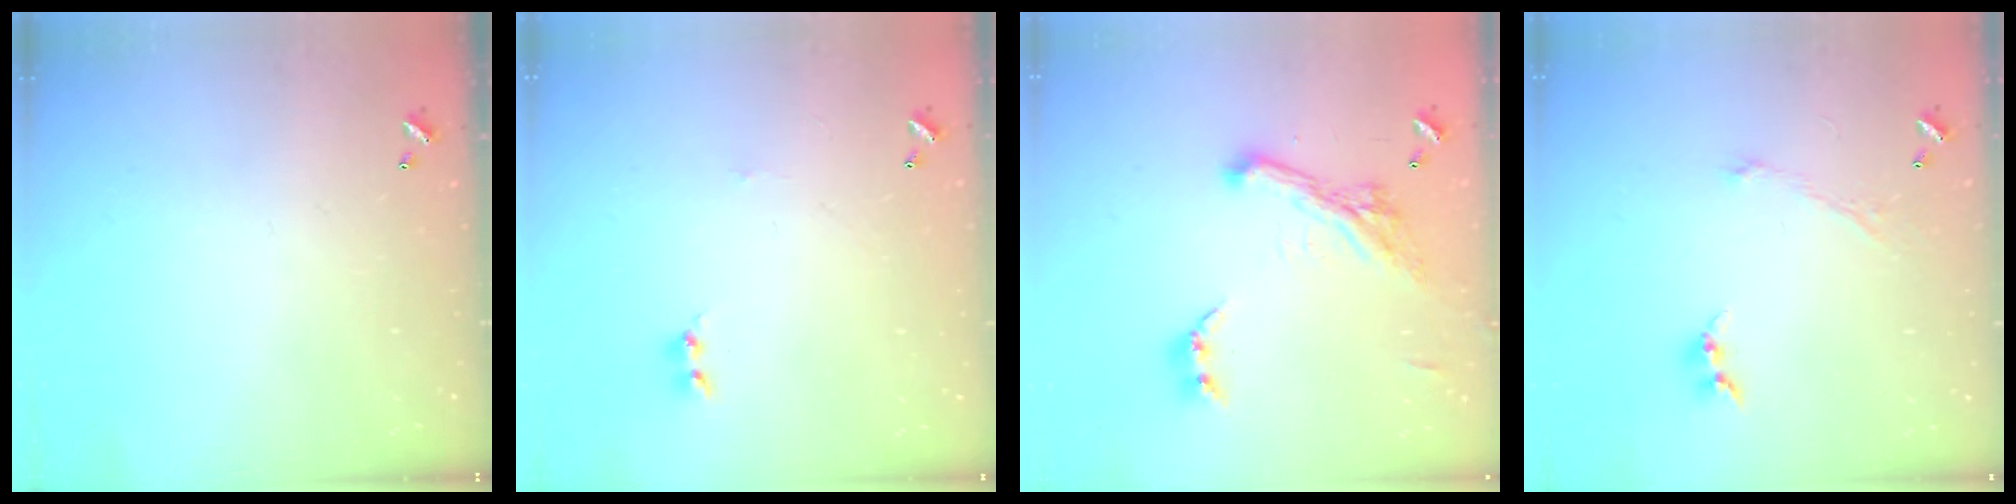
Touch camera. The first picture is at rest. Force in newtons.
{"total": 0.0}
{"total": 5.6, "press": 5.3, "slide": 1.6}
{"total": 1.1, "press": 1.0, "slide": 0.6}